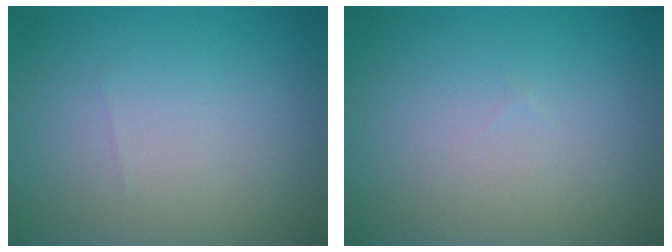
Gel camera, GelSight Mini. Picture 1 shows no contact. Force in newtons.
{"total": 0.0}